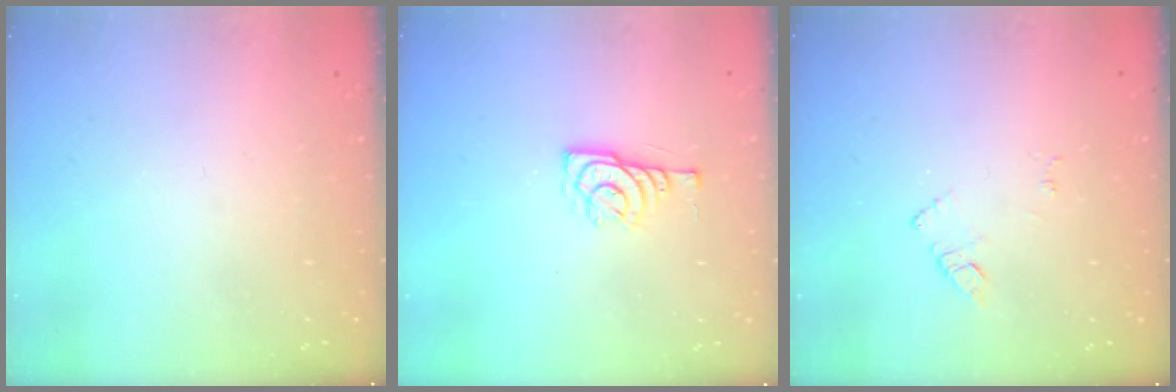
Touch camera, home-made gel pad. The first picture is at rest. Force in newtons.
{"total": 7.7, "press": 7.7, "slide": 0.5}
{"total": 4.8, "press": 4.8, "slide": 0.5}